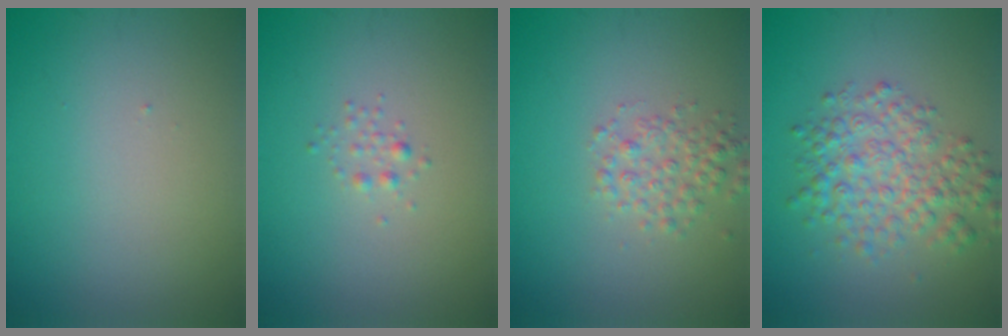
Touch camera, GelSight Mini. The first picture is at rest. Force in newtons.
{"total": 0.8, "press": 0.8, "slide": 0.0}
{"total": 2.4, "press": 2.4, "slide": 0.1}
{"total": 4.7, "press": 4.7, "slide": 0.1}